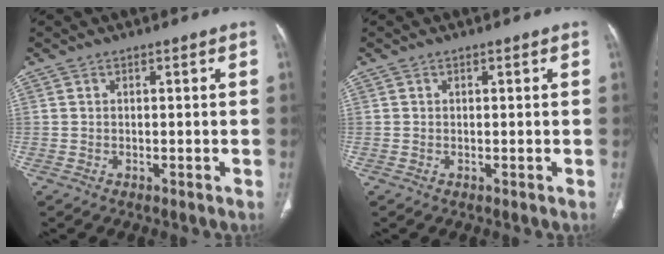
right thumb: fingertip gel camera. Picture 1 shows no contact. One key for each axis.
{"total": 0.0}